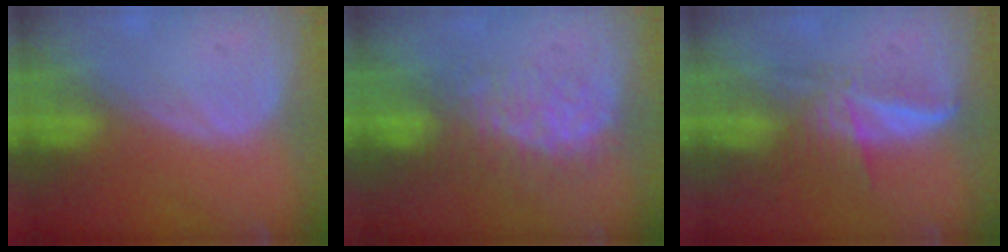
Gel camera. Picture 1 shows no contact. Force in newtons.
{"total": 7.6, "press": 7.4, "slide": 1.9}
{"total": 5.9, "press": 5.4, "slide": 2.3}